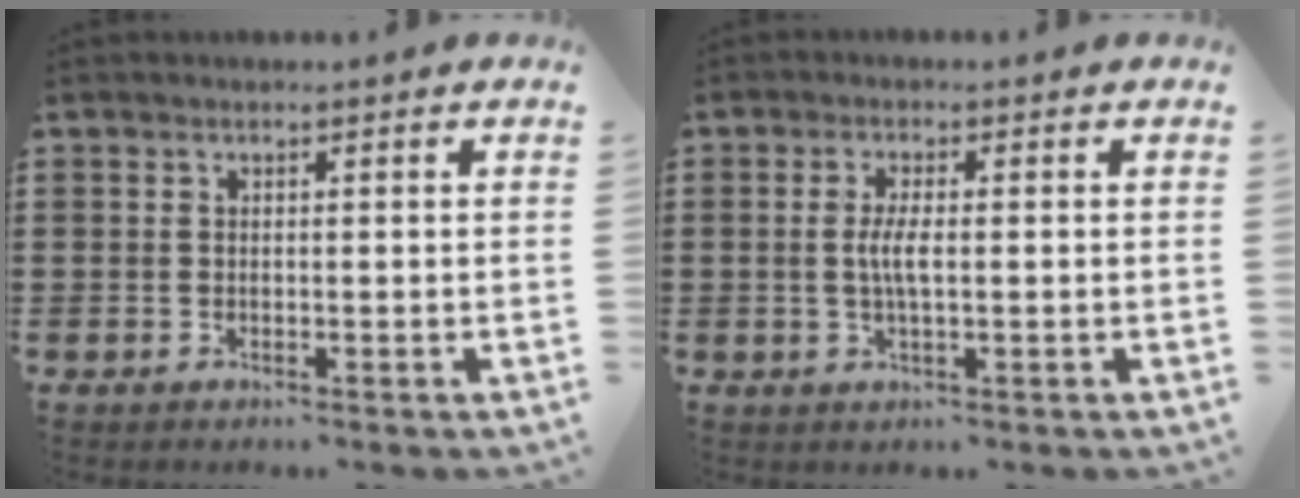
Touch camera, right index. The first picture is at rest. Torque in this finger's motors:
{"motor_torque": [1.04, 0.16, 0.52, 0.15]}